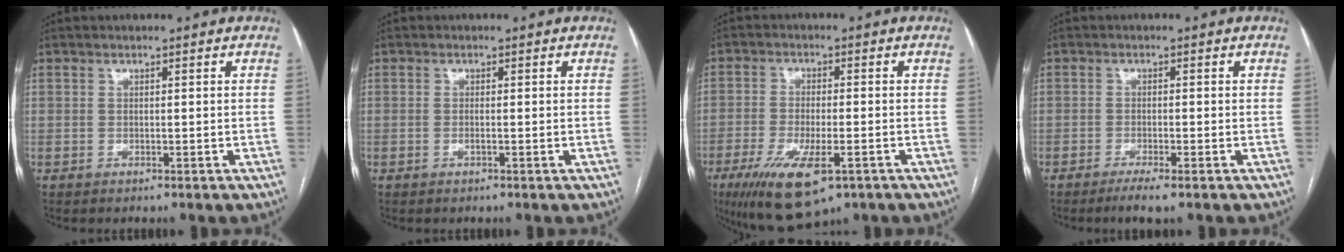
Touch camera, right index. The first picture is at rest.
{"total": 0.8, "force": [-0.2, 0.0, 0.7], "torque": [-0.015, 0.000, -0.003]}
{"total": 11.7, "force": [-6.2, 3.5, 9.3], "torque": [-0.172, -0.025, -0.094]}
{"total": 3.1, "force": [-2.1, 0.1, 2.3], "torque": [-0.043, -0.007, -0.037]}